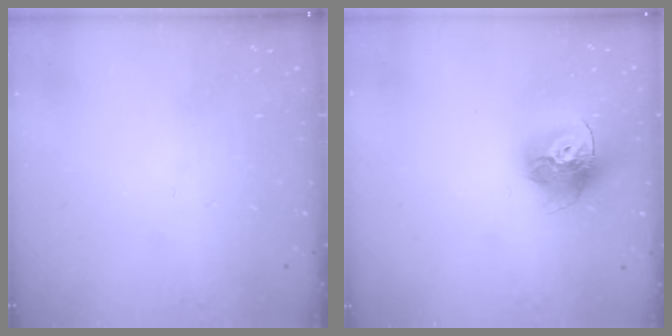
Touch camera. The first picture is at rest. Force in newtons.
{"total": 15.3, "press": 15.2, "slide": 1.7}